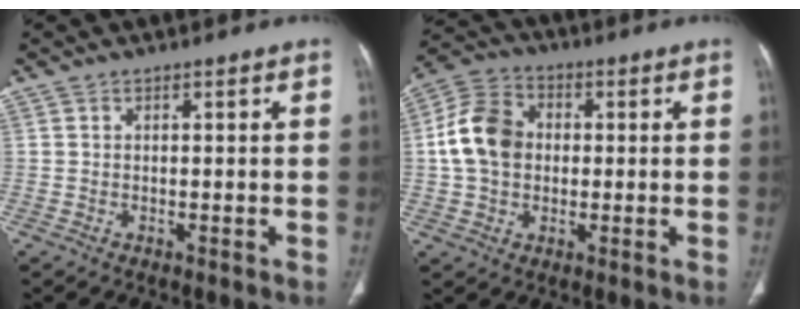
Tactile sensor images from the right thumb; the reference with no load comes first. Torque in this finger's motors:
{"motor_torque": [0.16, 0.91, 0.21, -0.27, 0.27]}